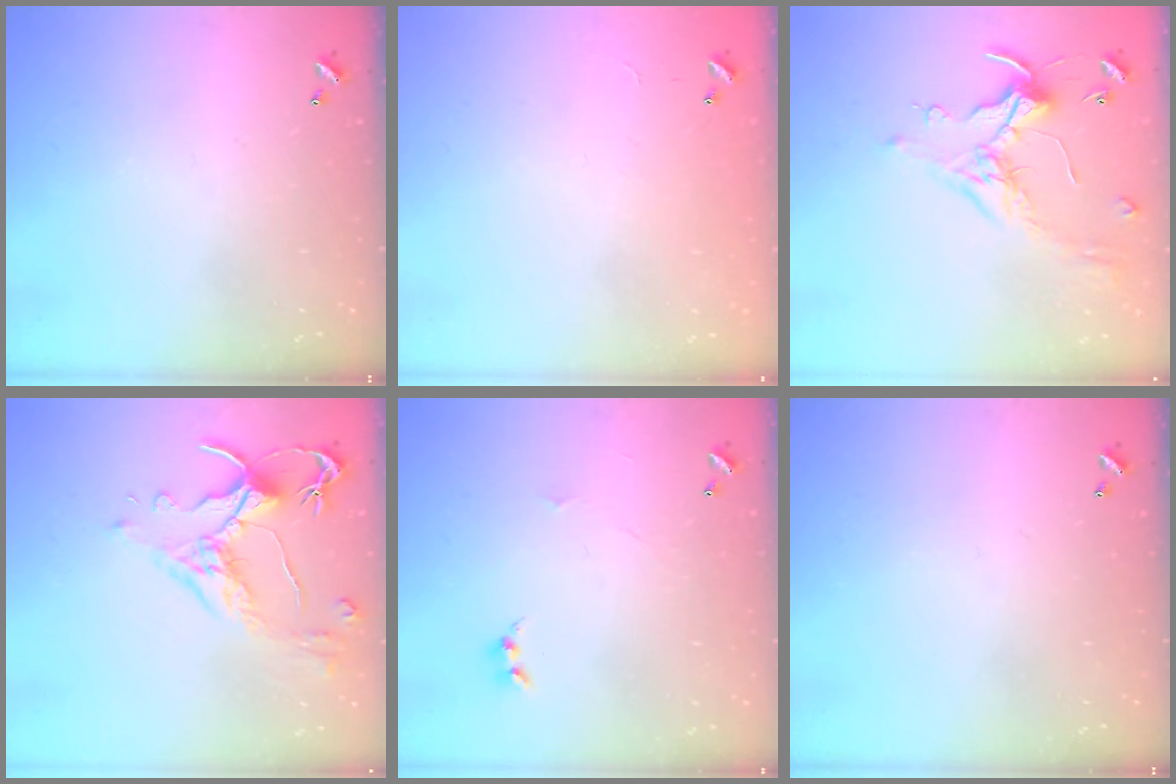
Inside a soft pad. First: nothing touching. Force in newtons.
{"total": 7.2, "press": 7.2, "slide": 0.5}
{"total": 0.9, "press": 0.5, "slide": 0.7}
{"total": 2.5, "press": 2.1, "slide": 1.4}
{"total": 2.1, "press": 2.0, "slide": 0.5}
{"total": 0.0}